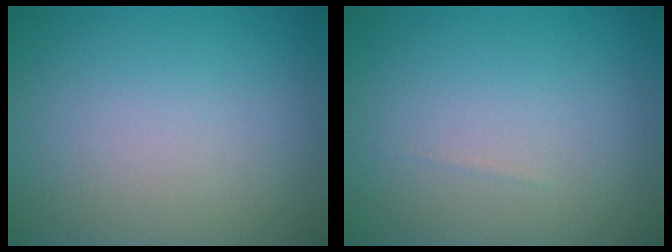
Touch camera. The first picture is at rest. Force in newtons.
{"total": 0.0}